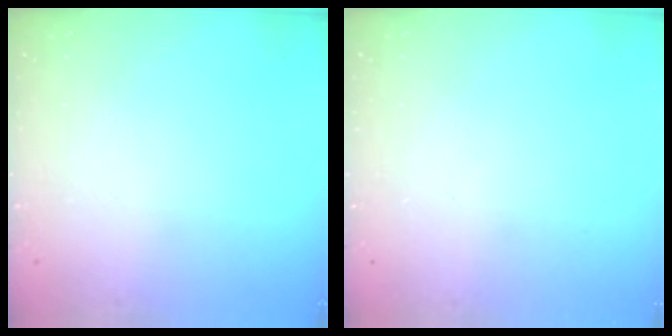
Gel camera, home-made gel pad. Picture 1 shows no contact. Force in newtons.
{"total": 0.0}